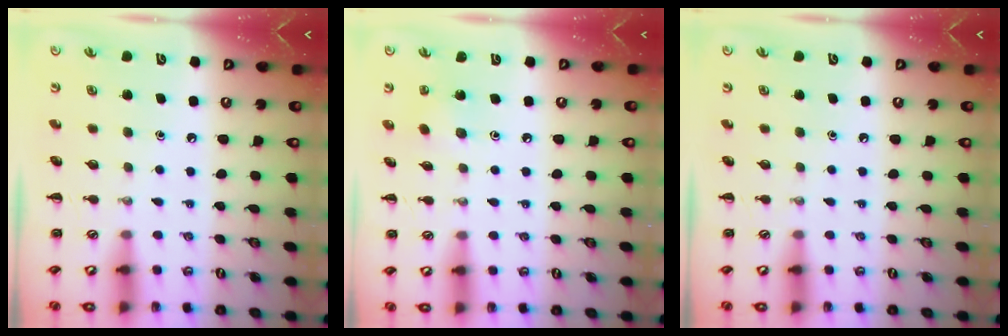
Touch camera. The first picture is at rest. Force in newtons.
{"total": 2.4, "press": 2.2, "slide": 0.8}
{"total": 0.0}